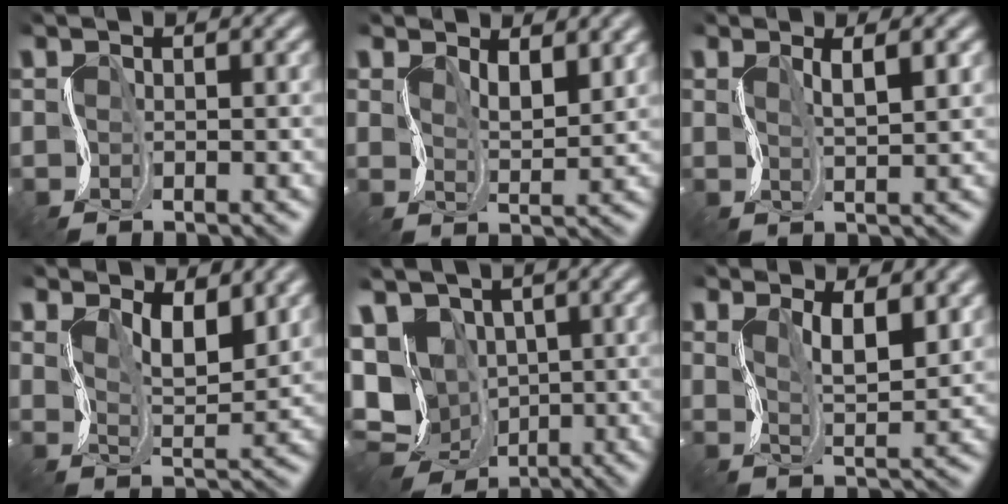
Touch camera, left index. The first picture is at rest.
{"total": 2.7, "force": [1.3, 1.1, 2.0], "torque": [-0.045, -0.011, 0.024]}
{"total": 2.1, "force": [0.6, 0.3, 2.0], "torque": [-0.042, -0.004, 0.008]}
{"total": 4.1, "force": [1.8, 1.7, 3.2], "torque": [-0.065, -0.016, 0.027]}
{"total": 12.0, "force": [-1.6, 10.1, 6.3], "torque": [-0.135, -0.016, -0.039]}
{"total": 4.0, "force": [1.5, 1.4, 3.4], "torque": [-0.073, -0.012, 0.025]}